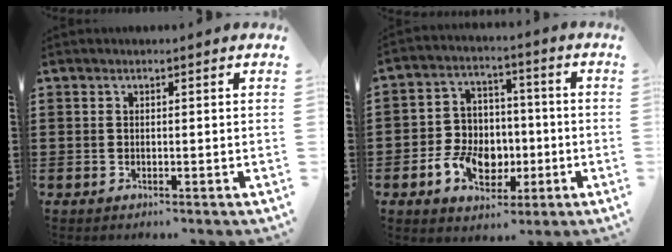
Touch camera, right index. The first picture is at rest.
{"total": 9.1, "force": [-2.5, 7.1, 5.0], "torque": [-0.106, 0.022, -0.043]}